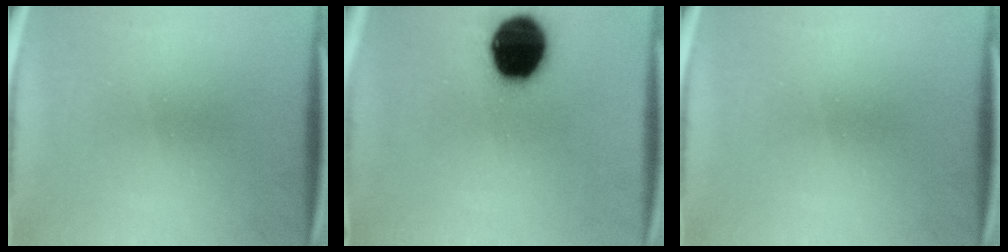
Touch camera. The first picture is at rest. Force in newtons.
{"total": 19.5}
{"total": 0.0}